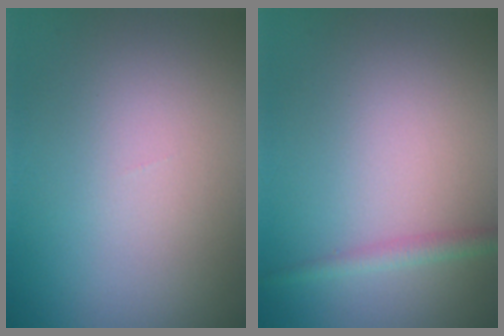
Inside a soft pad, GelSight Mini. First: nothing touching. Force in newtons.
{"total": 1.4, "press": 1.4, "slide": 0.1}